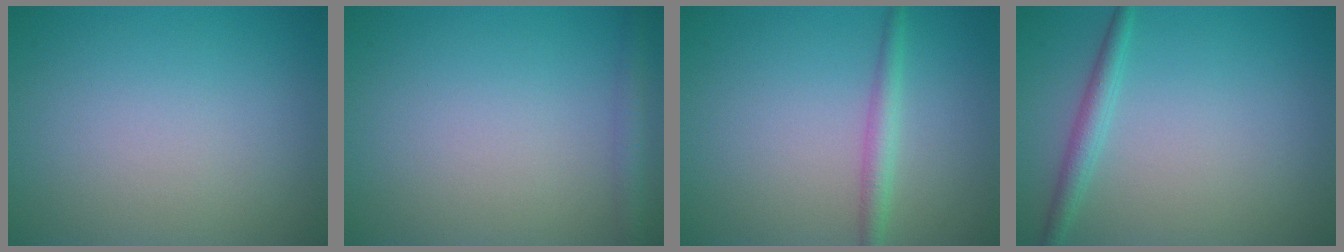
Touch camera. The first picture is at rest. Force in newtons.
{"total": 1.8, "press": 1.8, "slide": 0.1}
{"total": 2.0, "press": 2.0, "slide": 0.0}
{"total": 1.9, "press": 1.9, "slide": 0.2}